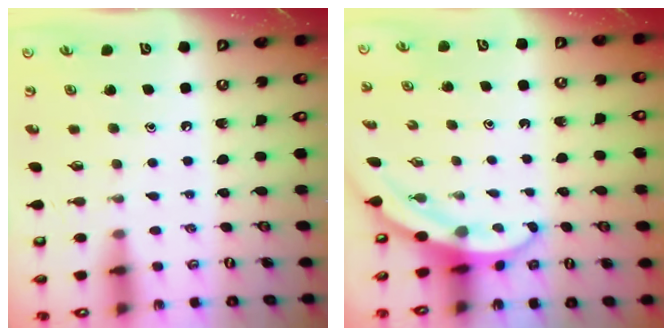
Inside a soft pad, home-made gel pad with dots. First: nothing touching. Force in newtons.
{"total": 3.4, "press": 3.4, "slide": 0.1}